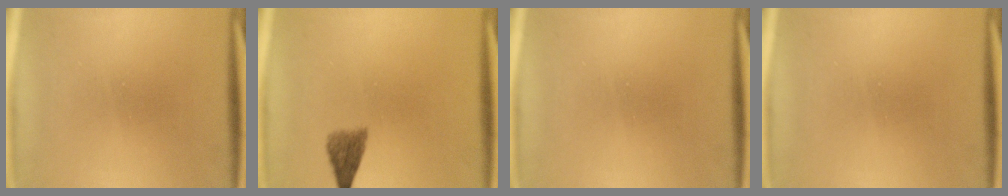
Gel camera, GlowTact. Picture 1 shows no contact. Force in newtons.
{"total": 2.9}
{"total": 0.0}
{"total": 0.0}